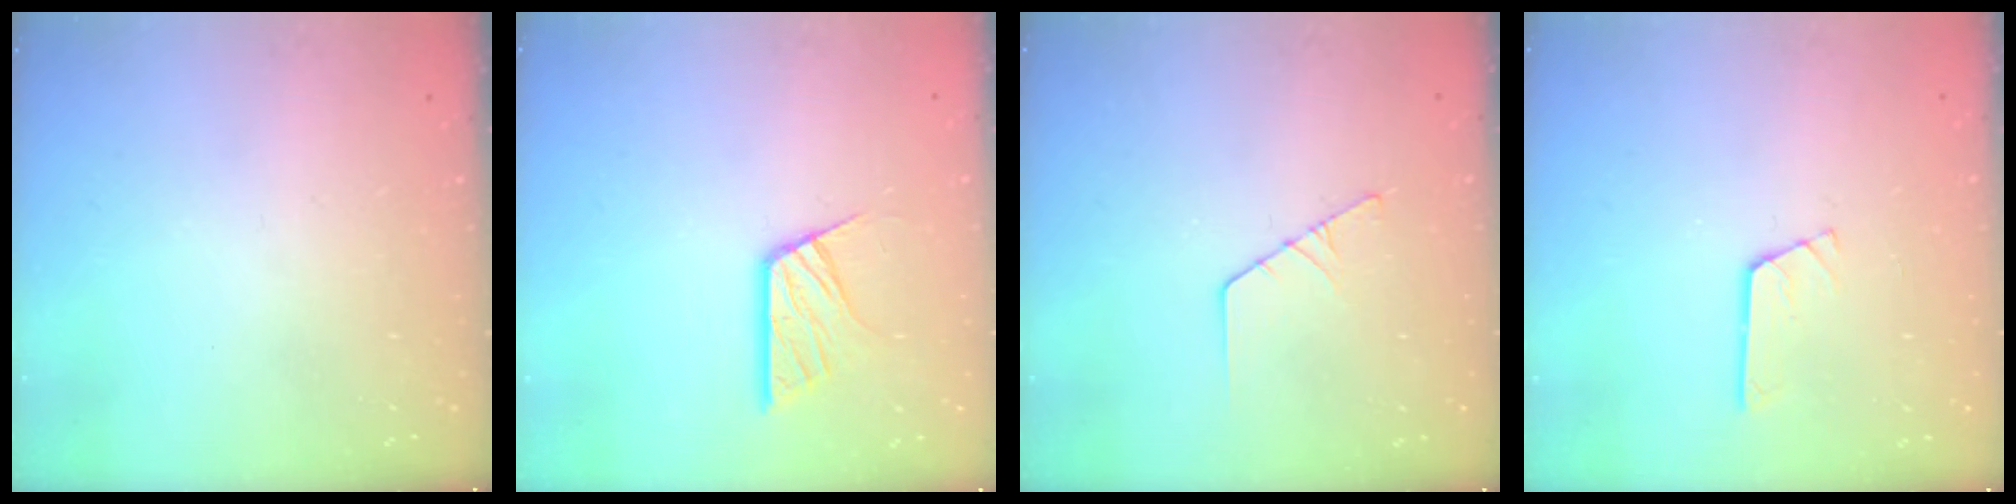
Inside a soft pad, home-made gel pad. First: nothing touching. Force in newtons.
{"total": 10.6, "press": 10.5, "slide": 0.9}
{"total": 2.6, "press": 2.6, "slide": 0.3}
{"total": 2.7, "press": 2.7, "slide": 0.3}